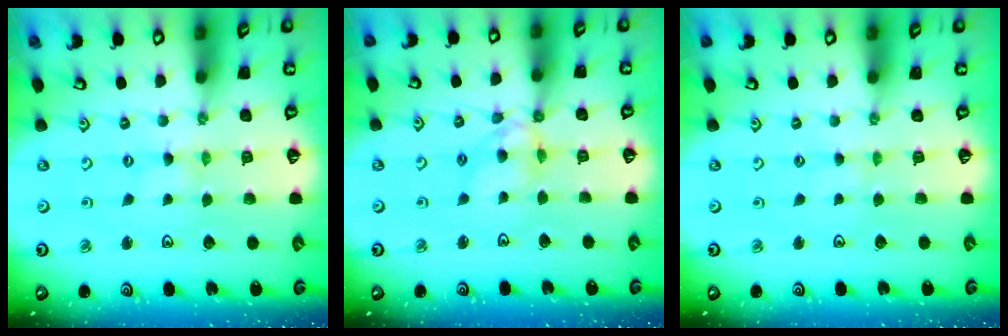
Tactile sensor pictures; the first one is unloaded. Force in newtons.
{"total": 8.9, "press": 8.9, "slide": 0.7}
{"total": 0.0}